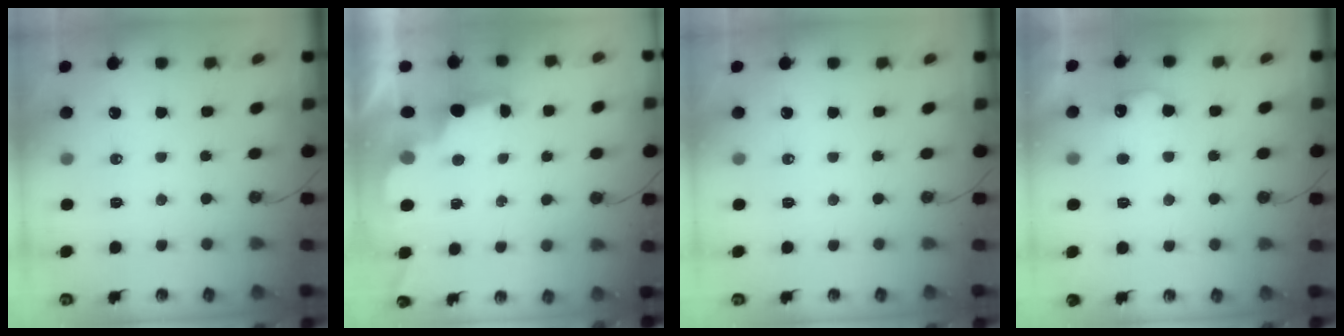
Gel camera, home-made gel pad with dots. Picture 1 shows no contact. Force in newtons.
{"total": 2.8, "press": 2.7, "slide": 0.9}
{"total": 0.0}
{"total": 10.5, "press": 10.5, "slide": 0.5}